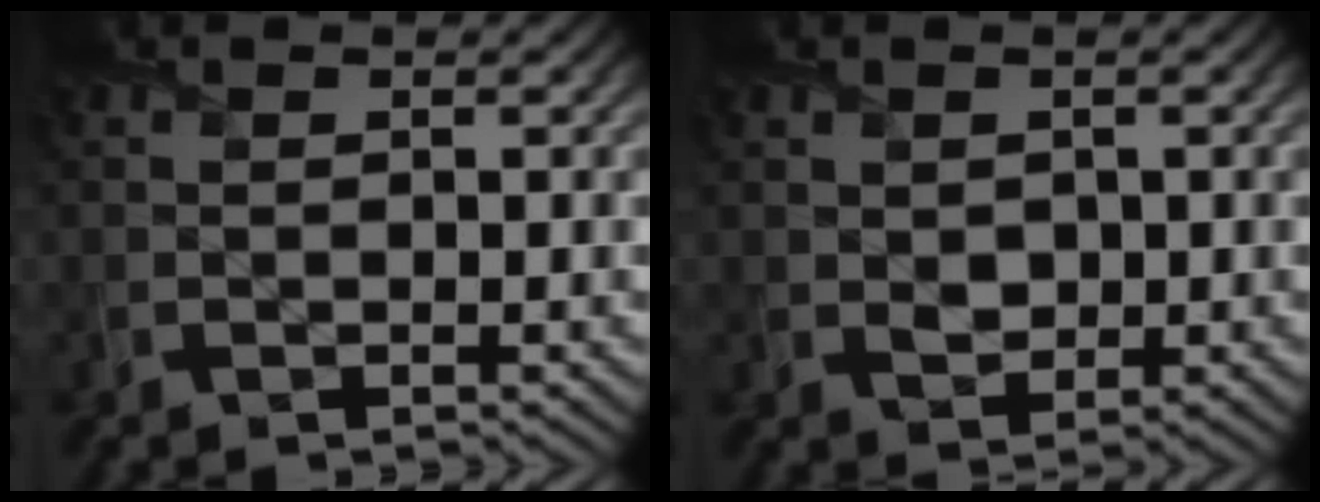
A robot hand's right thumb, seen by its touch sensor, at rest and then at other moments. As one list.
[{"total": 1.8, "force": [0.4, 1.4, 1.1], "torque": [-0.028, -0.005, 0.013]}]